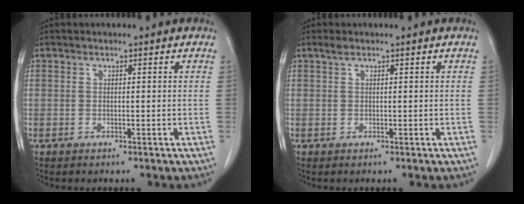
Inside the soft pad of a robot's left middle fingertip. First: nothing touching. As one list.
[{"total": 0.8, "force": [0.6, 0.1, 0.5], "torque": [-0.015, 0.008, 0.014]}]